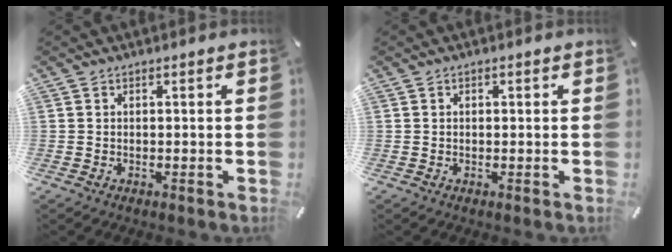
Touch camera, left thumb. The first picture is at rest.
{"total": 0.6, "force": [0.0, 0.4, 0.4], "torque": [-0.008, 0.002, -0.001]}